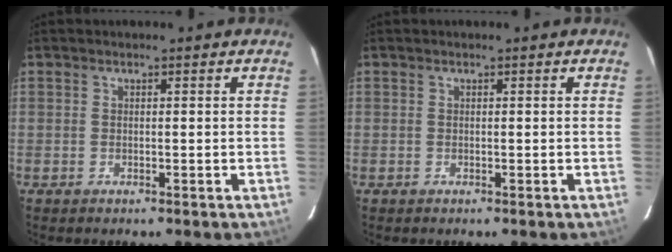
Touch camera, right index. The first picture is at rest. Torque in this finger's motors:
{"motor_torque": [0.00, 0.00, 0.00, 0.00]}